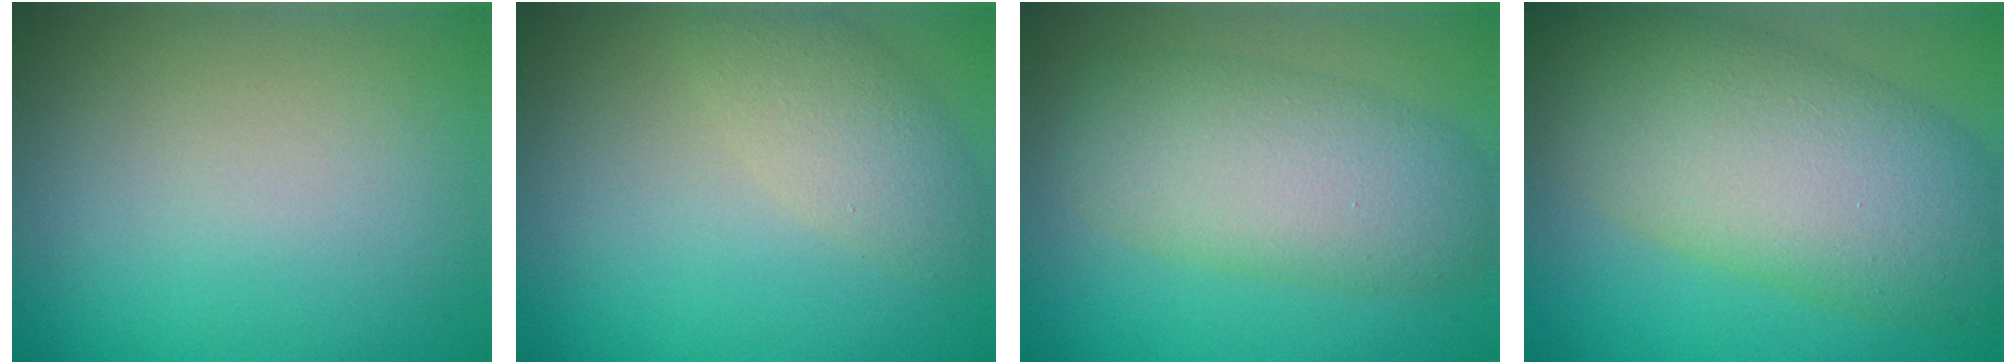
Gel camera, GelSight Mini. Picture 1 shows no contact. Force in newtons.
{"total": 2.9, "press": 2.9, "slide": 0.2}
{"total": 6.8, "press": 6.8, "slide": 0.3}
{"total": 11.2, "press": 11.2, "slide": 0.5}